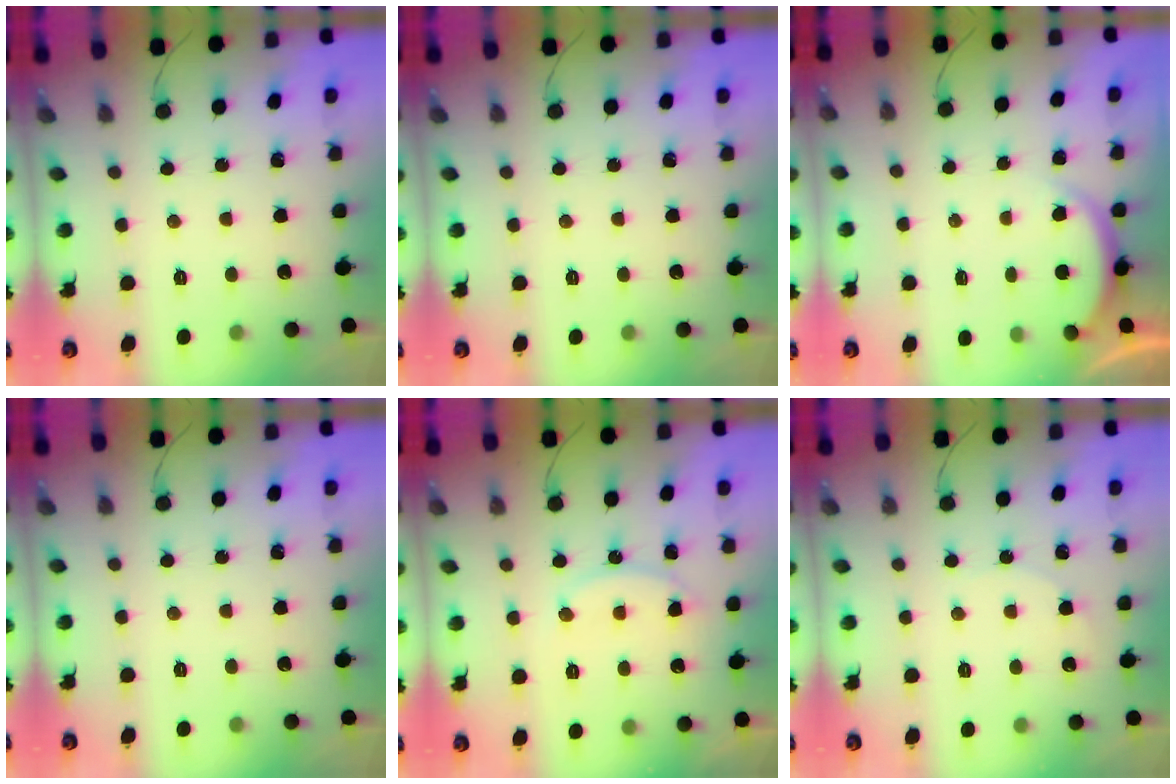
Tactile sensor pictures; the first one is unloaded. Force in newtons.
{"total": 0.0}
{"total": 3.0, "press": 2.9, "slide": 0.5}
{"total": 0.0}
{"total": 10.6, "press": 10.6, "slide": 0.8}
{"total": 3.8, "press": 3.5, "slide": 1.4}